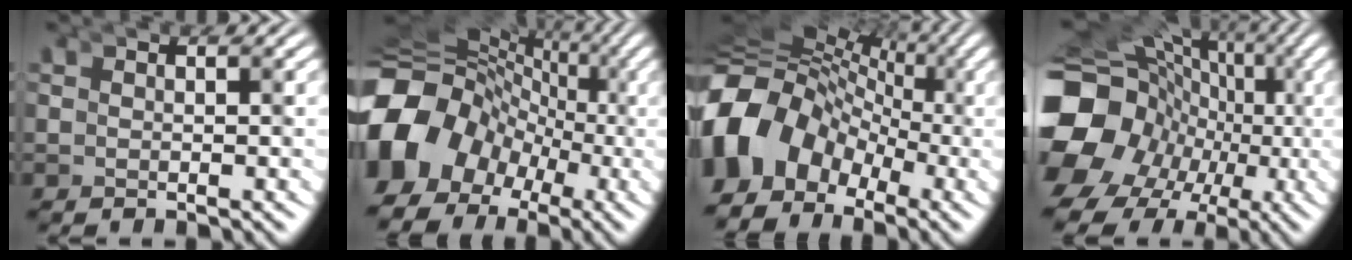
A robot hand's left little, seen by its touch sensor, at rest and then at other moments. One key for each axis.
{"total": 12.2, "fx": -3.7, "fy": 10.0, "fz": 5.9, "tx": -0.161, "ty": -0.049, "tz": -0.053}
{"total": 11.1, "fx": -3.1, "fy": 8.9, "fz": 5.7, "tx": -0.159, "ty": -0.040, "tz": -0.048}
{"total": 12.5, "fx": -2.6, "fy": 10.3, "fz": 6.6, "tx": -0.158, "ty": -0.058, "tz": -0.034}